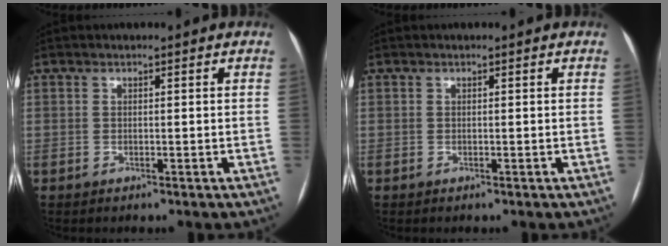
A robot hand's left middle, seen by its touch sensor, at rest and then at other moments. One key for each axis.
{"total": 0.0}